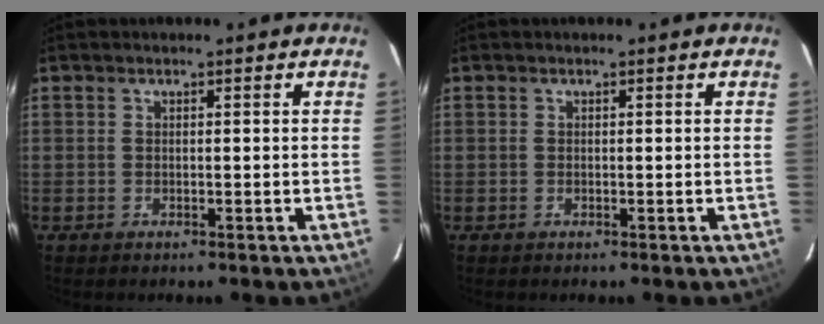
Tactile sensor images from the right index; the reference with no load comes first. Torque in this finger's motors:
{"motor_torque": [0.17, 0.19, 0.01, 0.00]}